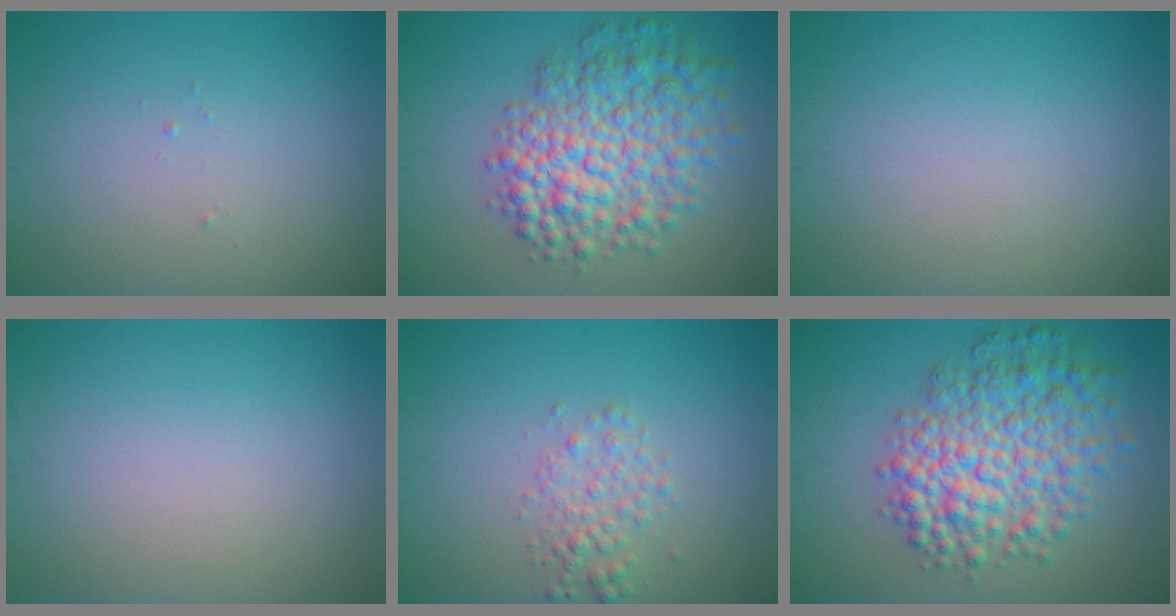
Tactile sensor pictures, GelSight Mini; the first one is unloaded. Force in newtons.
{"total": 8.1, "press": 8.1, "slide": 0.2}
{"total": 0.0}
{"total": 0.0}
{"total": 2.1, "press": 2.1, "slide": 0.1}
{"total": 8.1, "press": 8.1, "slide": 0.2}